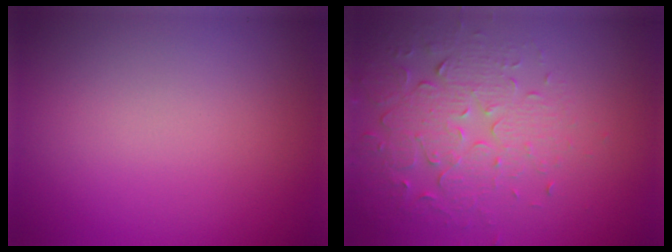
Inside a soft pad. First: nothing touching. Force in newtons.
{"total": 5.4, "press": 3.7, "slide": 3.9}